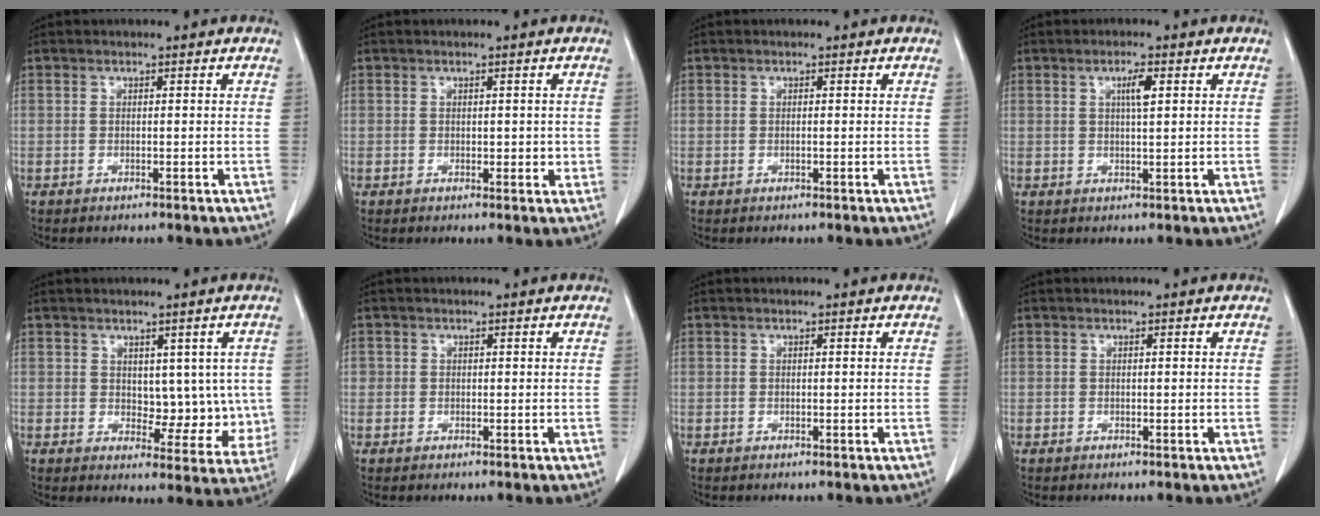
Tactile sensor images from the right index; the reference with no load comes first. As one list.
[{"total": 2.2, "force": [0.1, 1.4, 1.7], "torque": [-0.020, 0.002, 0.007]}, {"total": 0.0}, {"total": 2.7, "force": [0.9, 0.2, 2.5], "torque": [-0.043, 0.000, 0.015]}, {"total": 6.9, "force": [0.9, 4.4, 5.3], "torque": [-0.044, 0.004, 0.024]}, {"total": 0.7, "force": [0.1, 0.7, 0.0], "torque": [0.010, 0.004, -0.001]}, {"total": 0.0}, {"total": 0.0}]